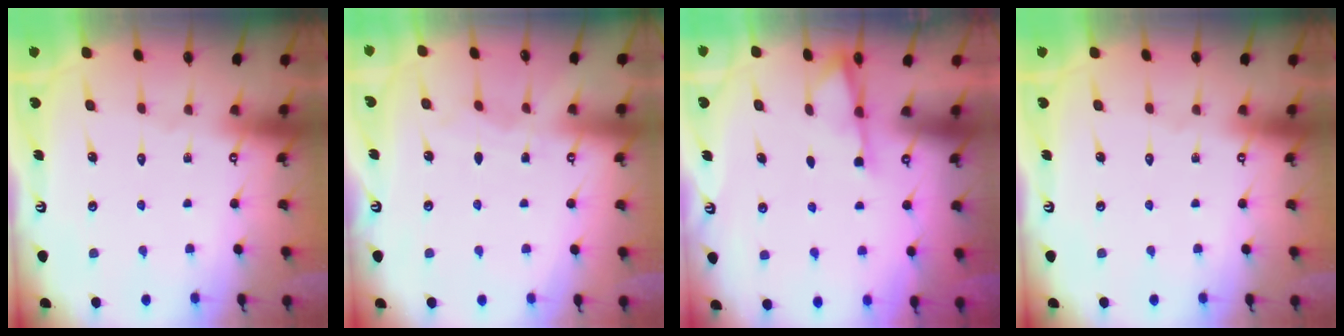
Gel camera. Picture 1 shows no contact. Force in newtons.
{"total": 3.2, "press": 3.2, "slide": 0.5}
{"total": 2.4, "press": 2.3, "slide": 0.4}
{"total": 0.0}